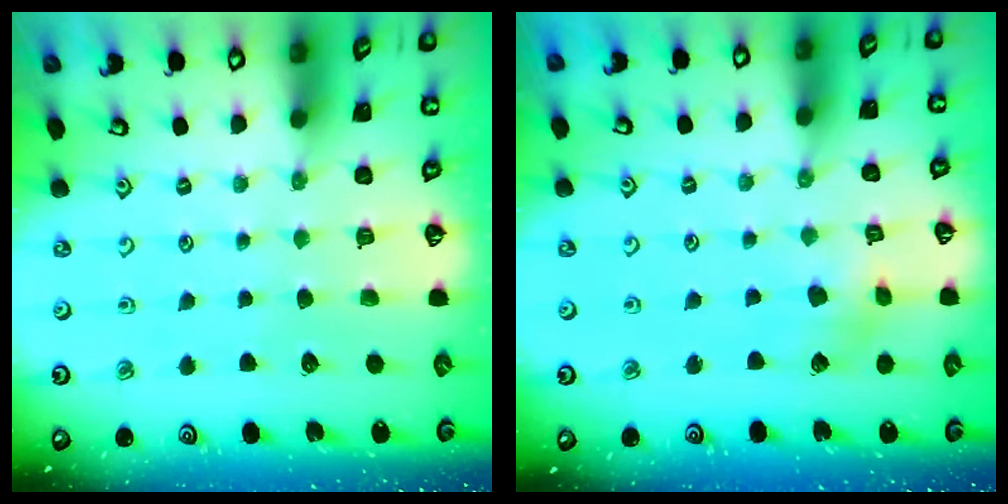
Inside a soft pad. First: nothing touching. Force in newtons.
{"total": 4.5, "press": 4.5, "slide": 0.4}